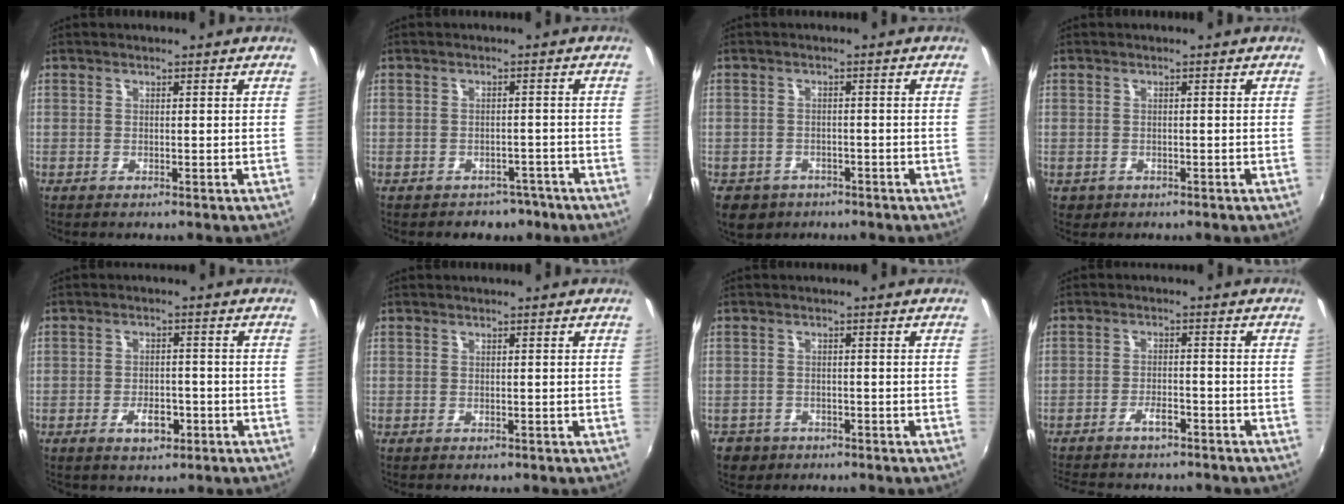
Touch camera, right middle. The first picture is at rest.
{"total": 4.9, "force": [-3.7, 3.1, 1.0], "torque": [-0.020, 0.008, -0.039]}
{"total": 6.4, "force": [-3.7, 4.7, 2.3], "torque": [-0.062, -0.010, -0.053]}
{"total": 2.0, "force": [-0.7, 1.7, 0.8], "torque": [-0.019, -0.003, -0.006]}
{"total": 4.3, "force": [-2.2, 2.4, 2.8], "torque": [-0.053, 0.002, -0.030]}
{"total": 0.0}
{"total": 5.1, "force": [-2.8, 4.0, 1.2], "torque": [-0.043, -0.002, -0.041]}
{"total": 8.1, "force": [-6.8, 2.5, 3.5], "torque": [-0.087, 0.000, -0.105]}